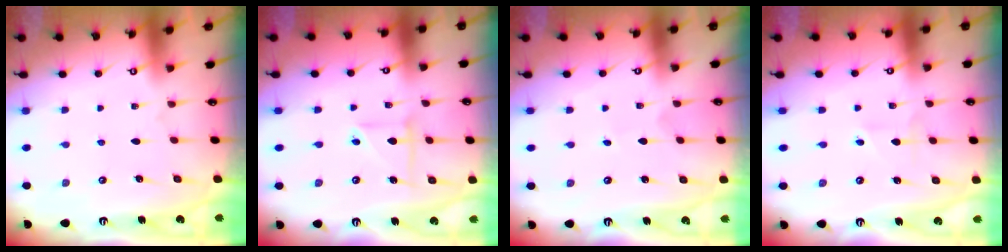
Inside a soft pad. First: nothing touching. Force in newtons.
{"total": 4.6, "press": 4.4, "slide": 1.3}
{"total": 0.7, "press": 0.7, "slide": 0.0}
{"total": 1.5, "press": 1.4, "slide": 0.5}